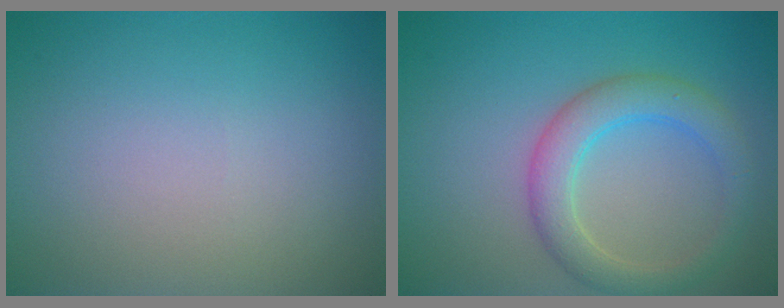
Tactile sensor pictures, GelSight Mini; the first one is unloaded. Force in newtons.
{"total": 4.2, "press": 4.1, "slide": 0.3}